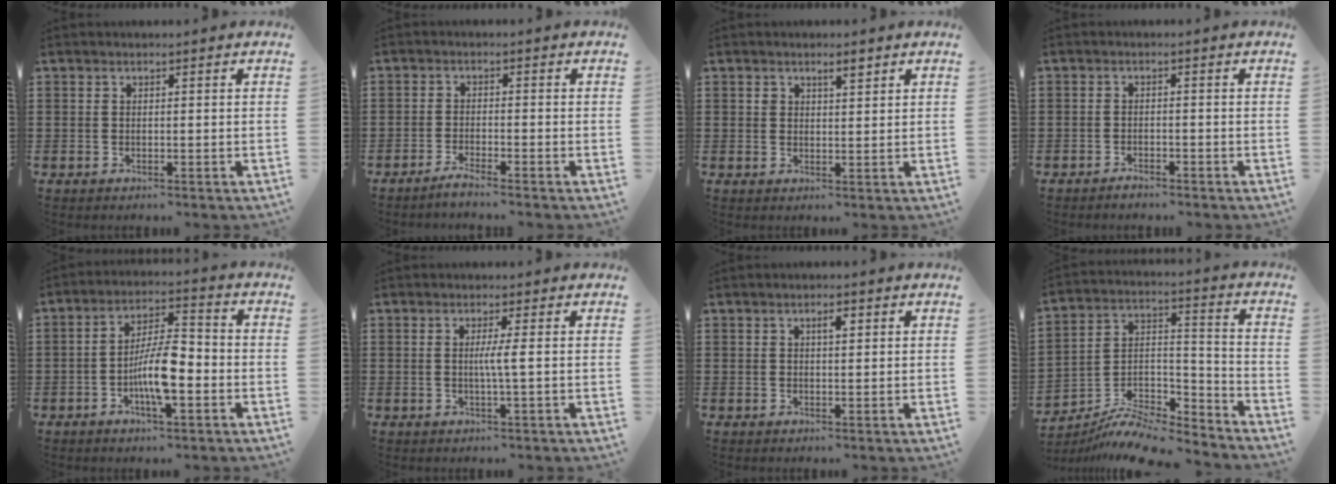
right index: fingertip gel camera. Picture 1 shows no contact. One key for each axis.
{"total": 2.0, "fx": -1.9, "fy": -0.3, "fz": 0.6, "tx": -0.010, "ty": 0.001, "tz": -0.036}
{"total": 2.3, "fx": 1.5, "fy": 0.9, "fz": 1.5, "tx": -0.017, "ty": -0.003, "tz": 0.023}
{"total": 1.4, "fx": -1.4, "fy": 0.2, "fz": 0.1, "tx": -0.006, "ty": 0.001, "tz": -0.029}
{"total": 8.7, "fx": -2.6, "fy": 2.6, "fz": 7.8, "tx": -0.159, "ty": -0.001, "tz": -0.052}
{"total": 2.8, "fx": 0.0, "fy": -0.4, "fz": 2.7, "tx": -0.051, "ty": -0.006, "tz": -0.004}
{"total": 1.8, "fx": 0.7, "fy": 0.6, "fz": 1.6, "tx": -0.025, "ty": 0.004, "tz": 0.007}
{"total": 8.6, "fx": -7.9, "fy": 2.4, "fz": 2.3, "tx": -0.045, "ty": 0.015, "tz": -0.156}